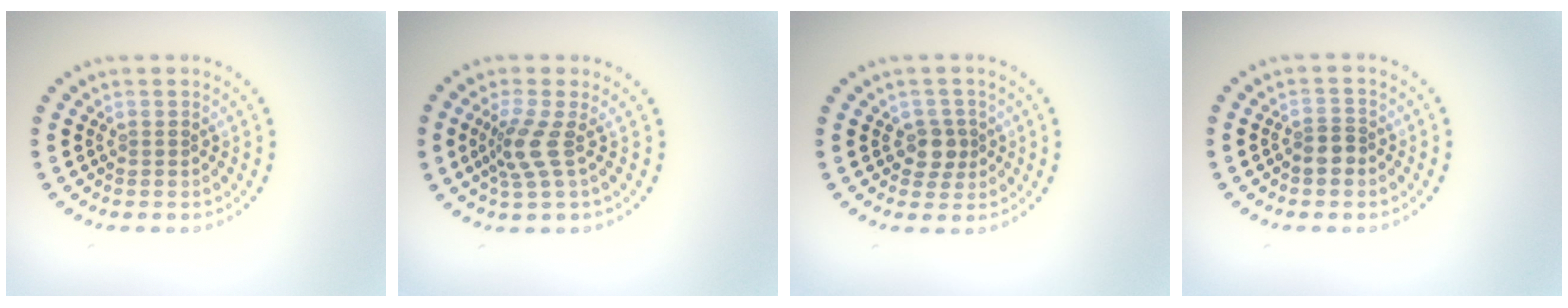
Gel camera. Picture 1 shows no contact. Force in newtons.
{"total": 2.7, "press": 1.9, "slide": 1.9}
{"total": 2.0, "press": 1.8, "slide": 1.0}
{"total": 1.7, "press": 1.5, "slide": 0.8}